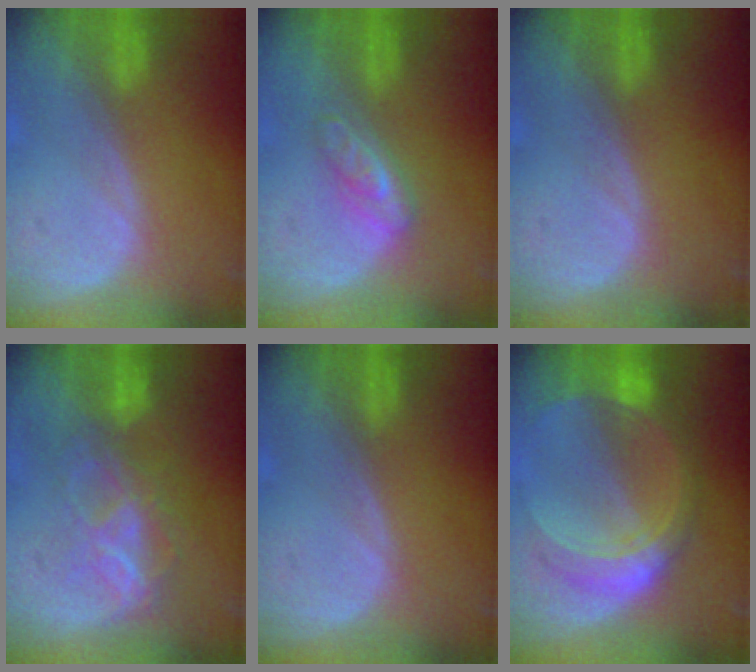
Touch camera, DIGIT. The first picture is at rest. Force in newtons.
{"total": 4.8, "press": 4.2, "slide": 2.3}
{"total": 0.0}
{"total": 6.3, "press": 6.2, "slide": 0.6}
{"total": 0.0}
{"total": 8.6, "press": 8.6, "slide": 0.7}